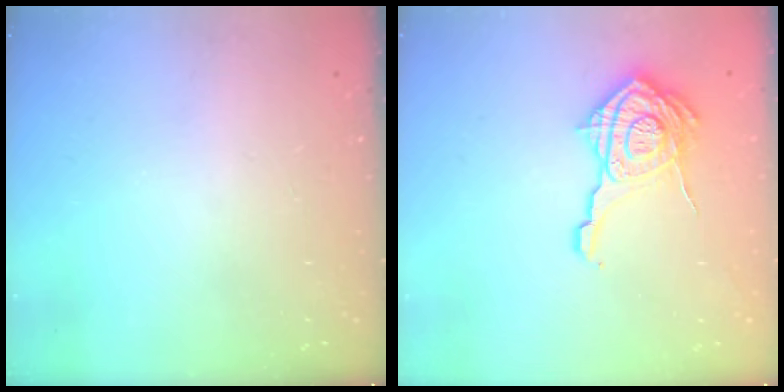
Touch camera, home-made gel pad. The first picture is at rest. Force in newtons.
{"total": 17.3, "press": 17.3, "slide": 0.6}